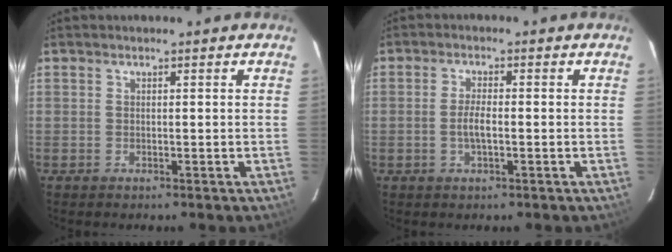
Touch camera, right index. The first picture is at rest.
{"total": 2.9, "force": [-0.7, 0.5, 2.8], "torque": [-0.057, -0.001, -0.014]}